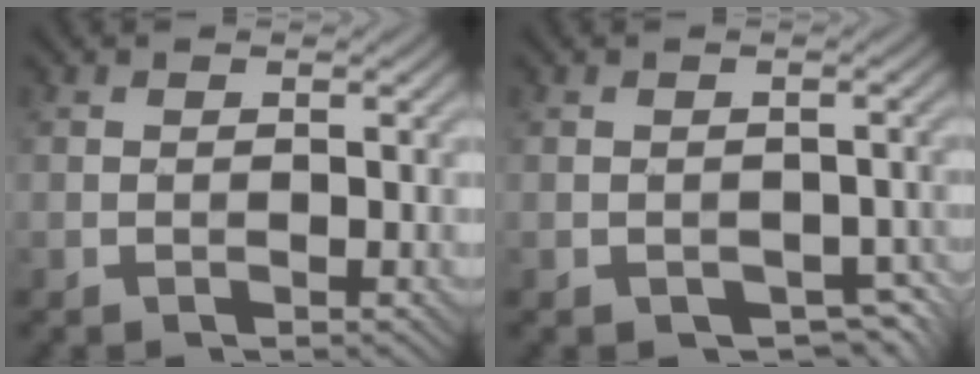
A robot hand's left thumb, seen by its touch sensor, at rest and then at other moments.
{"total": 2.8, "force": [-1.2, 1.9, 1.6], "torque": [-0.034, -0.017, -0.012]}